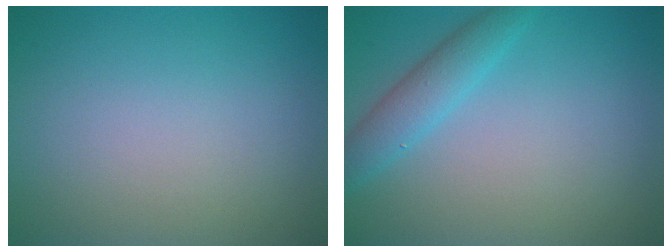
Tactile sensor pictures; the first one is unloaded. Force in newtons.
{"total": 2.9, "press": 2.9, "slide": 0.2}